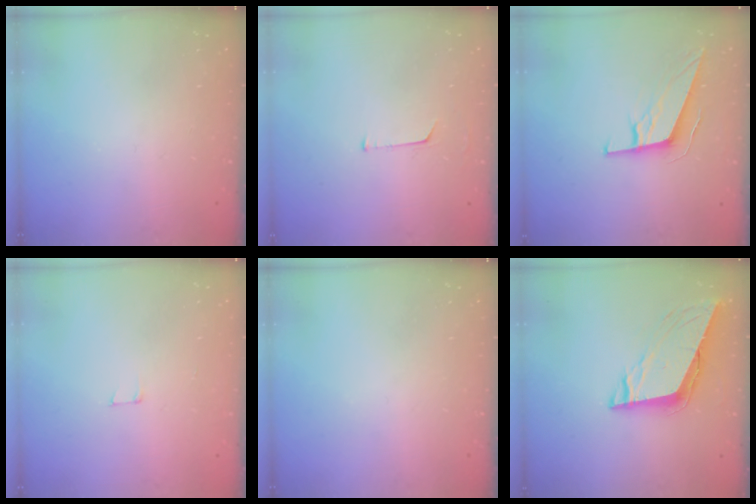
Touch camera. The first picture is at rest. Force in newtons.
{"total": 4.6, "press": 4.6, "slide": 0.3}
{"total": 11.2, "press": 11.0, "slide": 2.4}
{"total": 2.9, "press": 2.9, "slide": 0.2}
{"total": 0.0}
{"total": 8.4, "press": 8.4, "slide": 0.8}